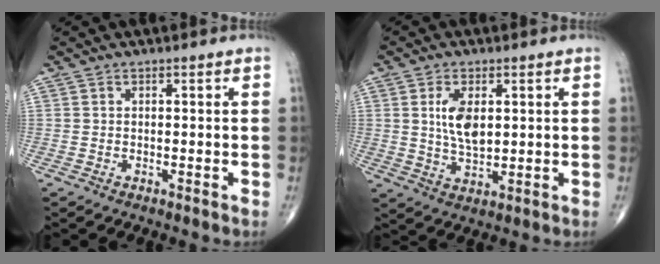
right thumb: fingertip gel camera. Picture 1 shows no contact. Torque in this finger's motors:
{"motor_torque": [0.68, 1.98, 1.28, -0.12, 0.11]}